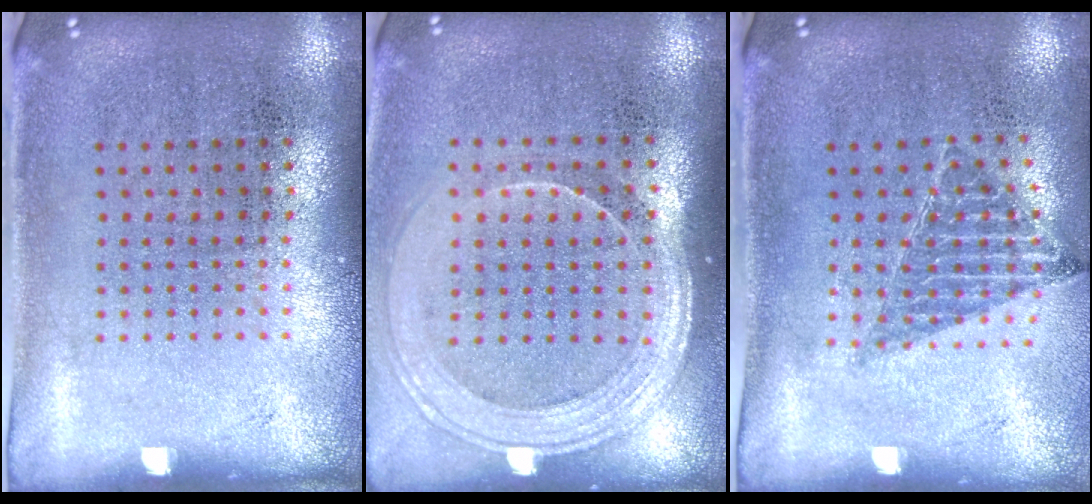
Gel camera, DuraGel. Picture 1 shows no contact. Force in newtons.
{"total": 1.9, "press": 1.6, "slide": 1.0}
{"total": 0.9, "press": 0.9, "slide": 0.1}